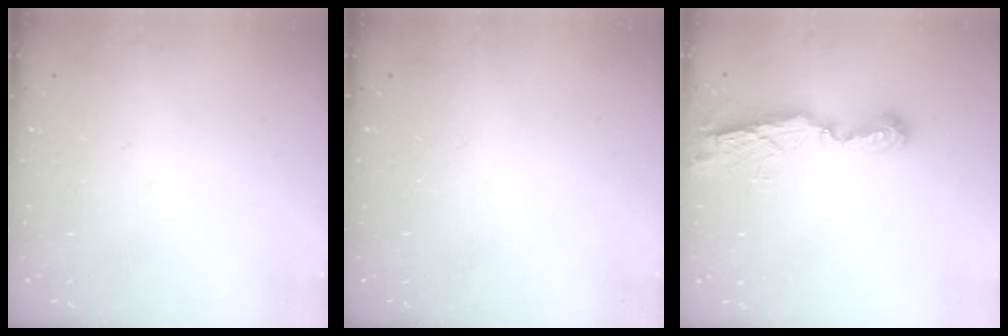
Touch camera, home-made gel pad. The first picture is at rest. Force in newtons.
{"total": 0.0}
{"total": 7.5, "press": 7.5, "slide": 0.5}